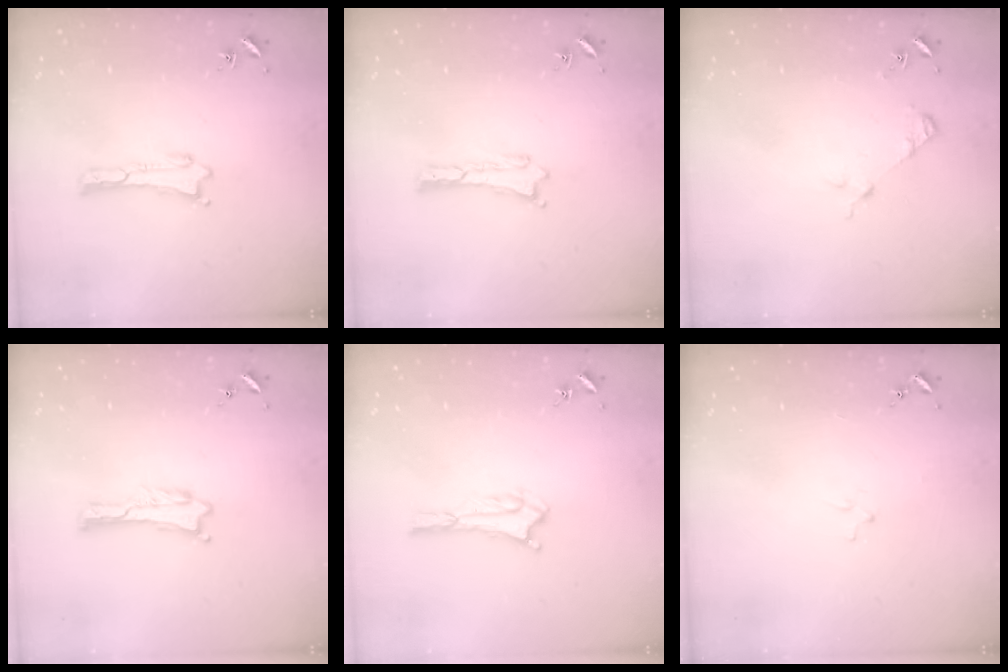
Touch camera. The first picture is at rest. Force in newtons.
{"total": 0.0}
{"total": 4.0, "press": 4.0, "slide": 0.4}
{"total": 0.0}
{"total": 3.3, "press": 3.3, "slide": 0.4}
{"total": 0.8, "press": 0.8, "slide": 0.2}